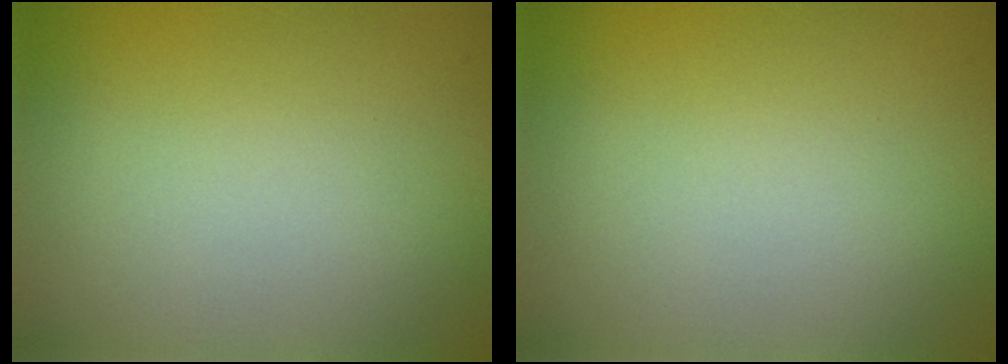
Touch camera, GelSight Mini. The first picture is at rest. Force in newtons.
{"total": 0.0}